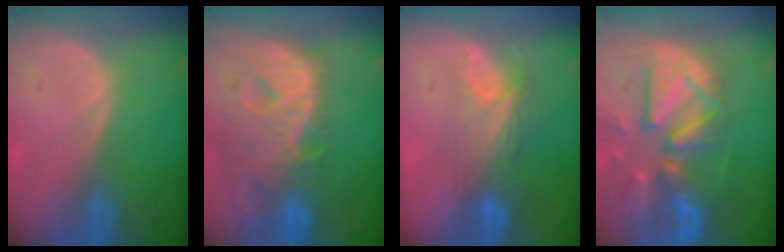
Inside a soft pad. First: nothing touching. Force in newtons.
{"total": 12.9, "press": 10.9, "slide": 6.9}
{"total": 7.6, "press": 6.7, "slide": 3.5}
{"total": 12.9, "press": 11.3, "slide": 6.4}